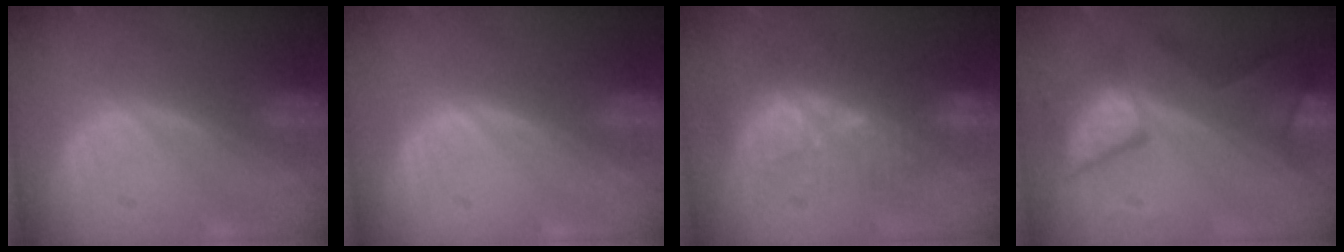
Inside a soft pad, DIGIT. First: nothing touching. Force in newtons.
{"total": 0.0}
{"total": 9.3, "press": 8.5, "slide": 3.6}
{"total": 7.7, "press": 7.7, "slide": 0.7}